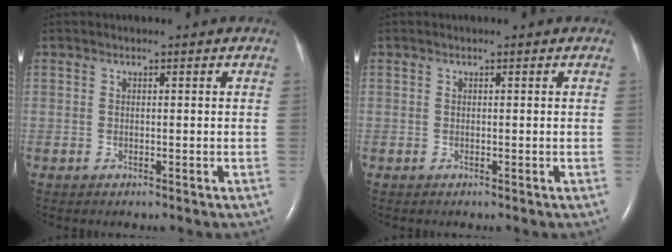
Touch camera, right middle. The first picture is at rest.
{"total": 0.0}